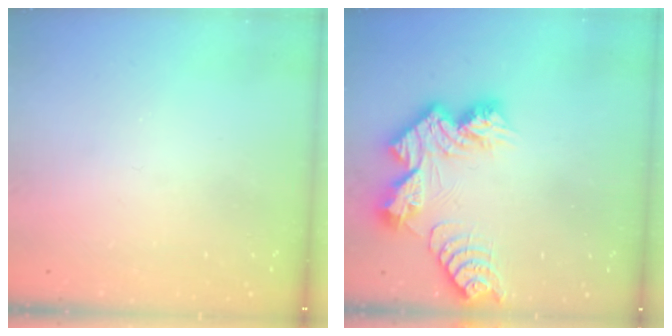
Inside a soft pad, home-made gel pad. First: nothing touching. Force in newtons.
{"total": 13.3, "press": 13.3, "slide": 1.3}